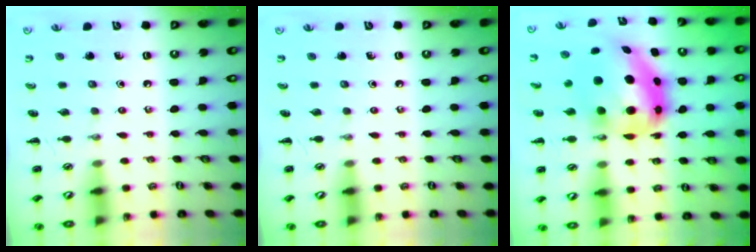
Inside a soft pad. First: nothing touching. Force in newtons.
{"total": 0.0}
{"total": 12.8, "press": 12.4, "slide": 3.1}